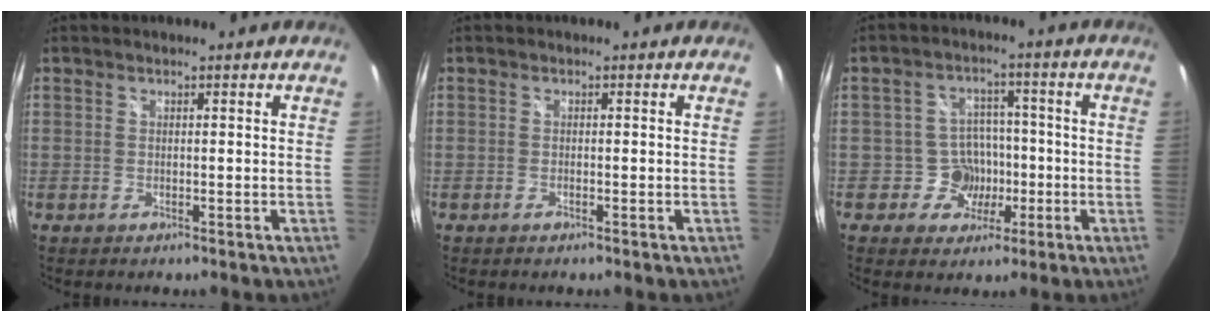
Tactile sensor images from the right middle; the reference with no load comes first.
{"total": 0.5, "force": [-0.4, 0.1, 0.3], "torque": [-0.002, -0.001, -0.009]}
{"total": 6.5, "force": [-2.0, 6.1, 0.8], "torque": [-0.018, 0.024, -0.025]}